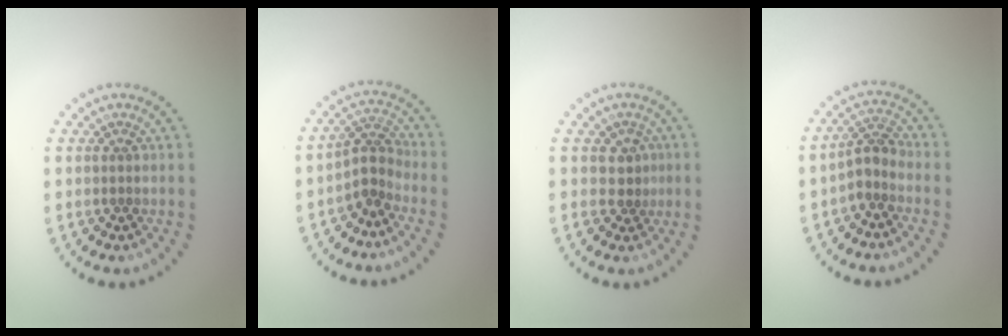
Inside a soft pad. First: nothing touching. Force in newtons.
{"total": 2.7, "press": 1.9, "slide": 1.9}
{"total": 1.7, "press": 1.5, "slide": 0.8}
{"total": 2.5, "press": 1.9, "slide": 1.6}